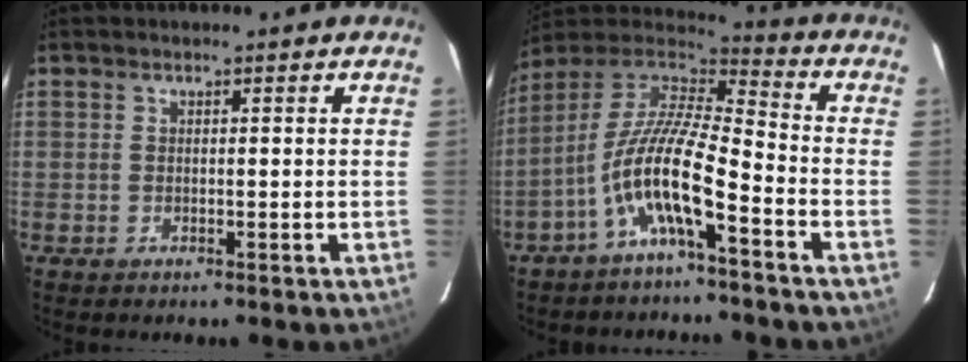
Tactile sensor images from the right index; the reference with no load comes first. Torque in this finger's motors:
{"motor_torque": [1.20, -0.94, 1.06, 0.21]}